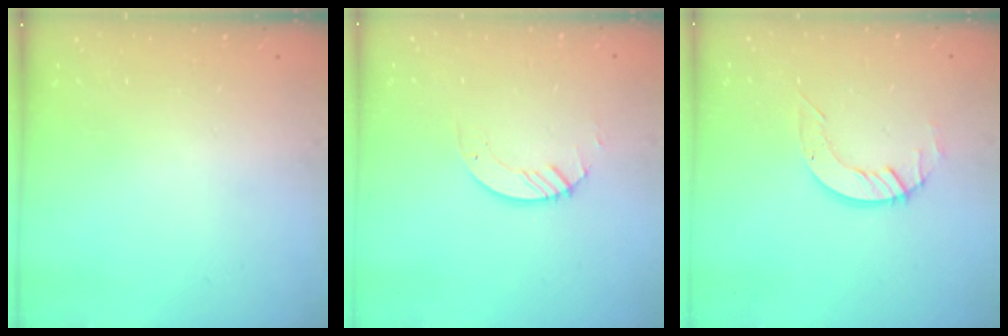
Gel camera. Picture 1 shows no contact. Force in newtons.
{"total": 3.0, "press": 3.0, "slide": 0.2}
{"total": 4.8, "press": 4.8, "slide": 0.3}